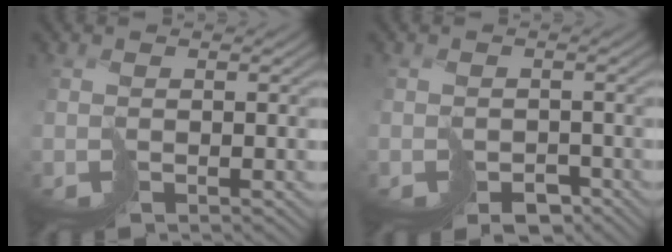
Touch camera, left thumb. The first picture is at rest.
{"total": 3.8, "force": [-2.7, 2.4, 1.2], "torque": [-0.012, -0.014, -0.033]}